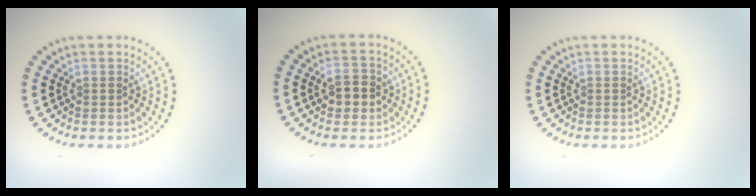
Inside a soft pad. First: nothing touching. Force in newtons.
{"total": 2.5, "press": 2.5, "slide": 0.2}
{"total": 0.0}